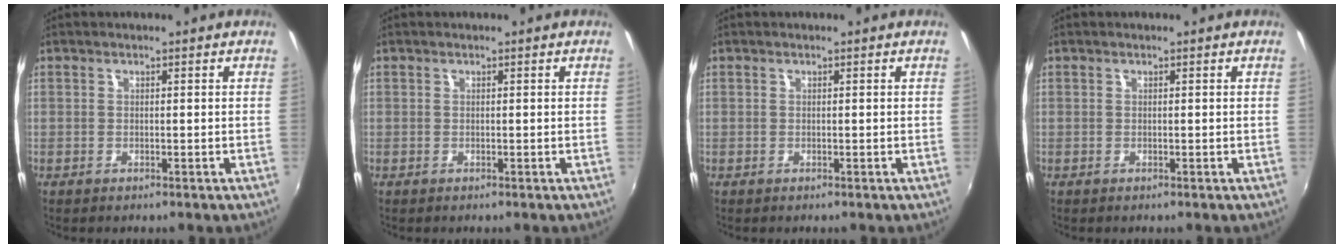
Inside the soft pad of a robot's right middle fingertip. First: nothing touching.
{"total": 0.0}
{"total": 0.0}
{"total": 0.0}